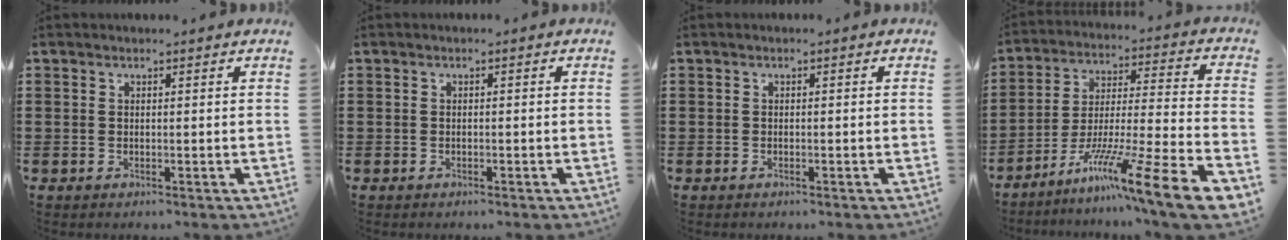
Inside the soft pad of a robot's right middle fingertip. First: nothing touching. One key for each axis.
{"total": 0.7, "fx": -0.6, "fy": 0.2, "fz": 0.2, "tx": -0.006, "ty": -0.001, "tz": -0.012}
{"total": 0.0}
{"total": 13.5, "fx": -9.6, "fy": -0.2, "fz": 9.6, "tx": -0.168, "ty": 0.006, "tz": -0.180}